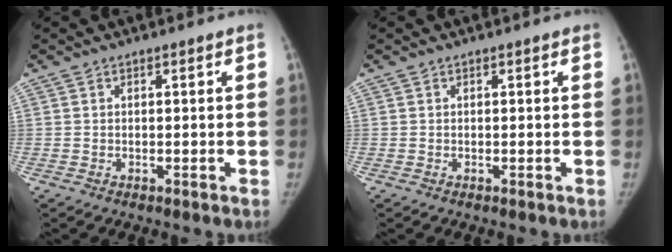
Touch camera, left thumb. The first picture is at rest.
{"total": 0.0}